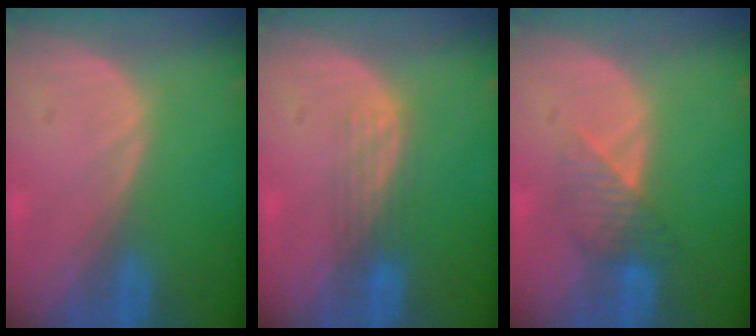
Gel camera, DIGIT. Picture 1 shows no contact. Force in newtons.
{"total": 2.9, "press": 2.7, "slide": 1.1}
{"total": 4.0, "press": 3.7, "slide": 1.6}